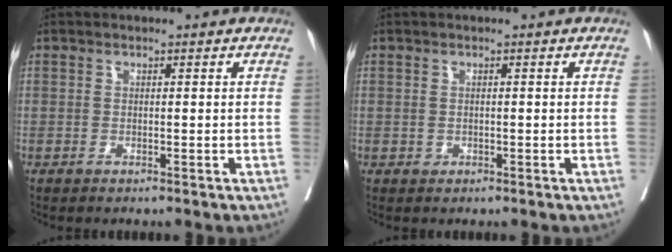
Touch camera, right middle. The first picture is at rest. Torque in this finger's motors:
{"motor_torque": [0.16, -0.22, 0.03, 0.01]}